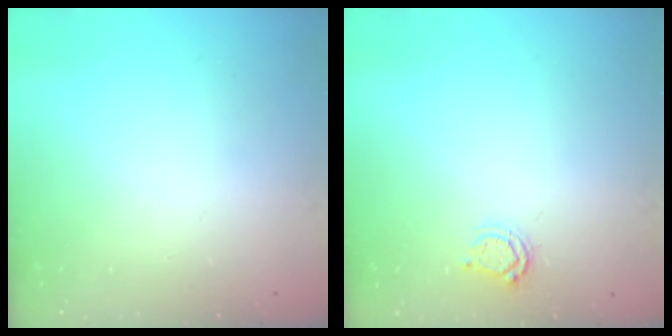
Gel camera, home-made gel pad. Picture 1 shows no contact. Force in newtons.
{"total": 4.7, "press": 4.7, "slide": 0.6}